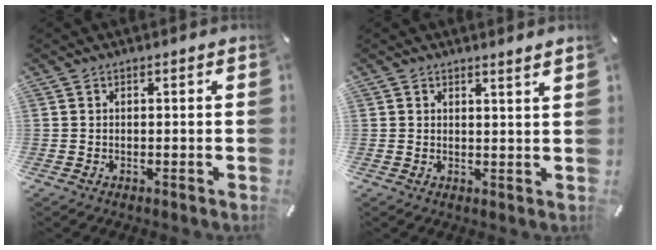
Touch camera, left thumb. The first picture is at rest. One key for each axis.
{"total": 1.6, "fx": 1.5, "fy": -0.3, "fz": 0.4, "tx": -0.008, "ty": -0.006, "tz": 0.028}